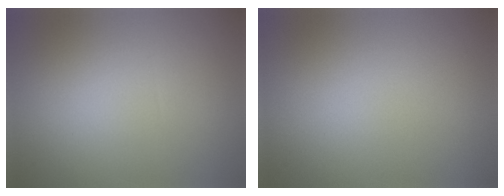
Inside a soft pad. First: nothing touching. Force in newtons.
{"total": 0.0}